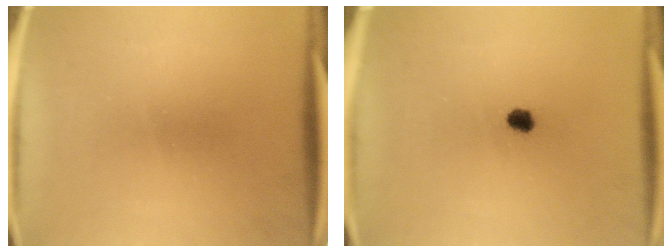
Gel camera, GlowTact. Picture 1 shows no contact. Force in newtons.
{"total": 2.1}